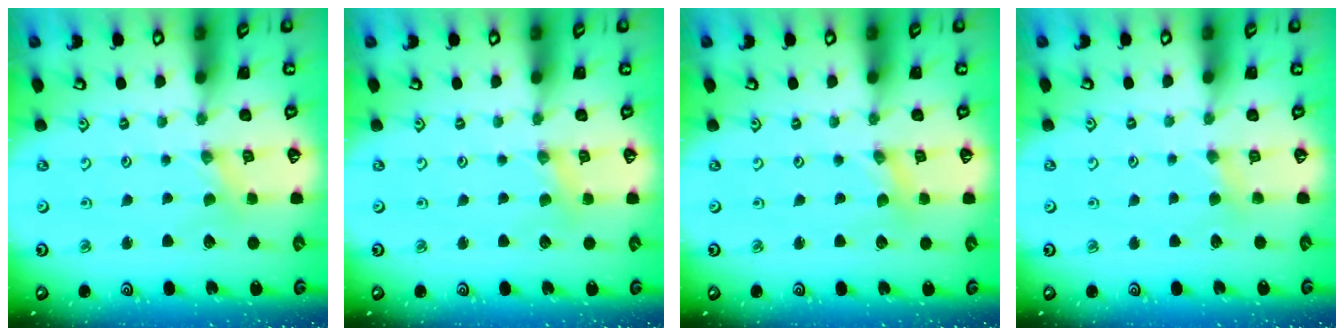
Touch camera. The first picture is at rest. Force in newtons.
{"total": 2.7, "press": 2.6, "slide": 0.5}
{"total": 0.6, "press": 0.6, "slide": 0.2}
{"total": 3.2, "press": 3.2, "slide": 0.5}